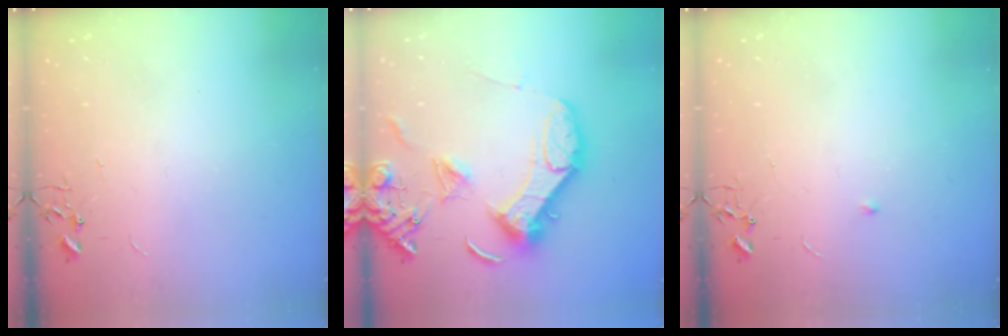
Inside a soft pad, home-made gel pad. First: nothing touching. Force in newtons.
{"total": 16.4, "press": 16.3, "slide": 1.6}
{"total": 3.2, "press": 3.1, "slide": 0.5}